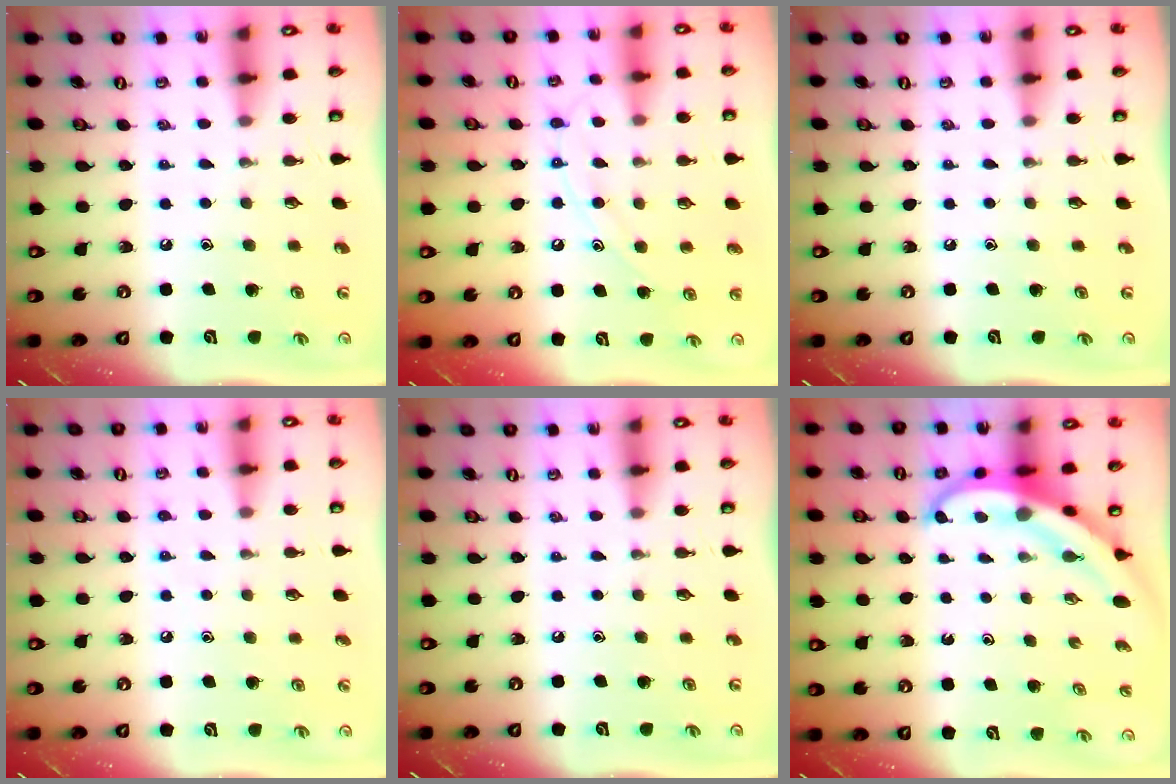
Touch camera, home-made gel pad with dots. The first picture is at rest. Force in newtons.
{"total": 8.7, "press": 8.7, "slide": 0.6}
{"total": 0.0}
{"total": 4.8, "press": 4.6, "slide": 1.1}
{"total": 0.0}
{"total": 5.2, "press": 5.1, "slide": 0.8}